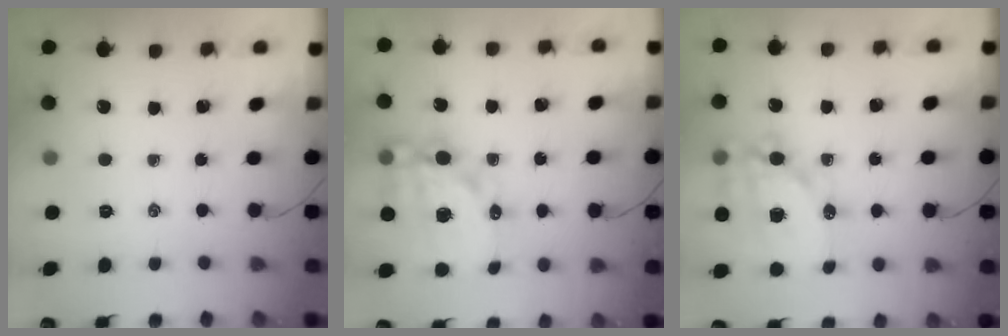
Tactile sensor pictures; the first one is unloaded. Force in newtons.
{"total": 17.8, "press": 17.4, "slide": 3.8}
{"total": 19.5, "press": 19.1, "slide": 3.9}